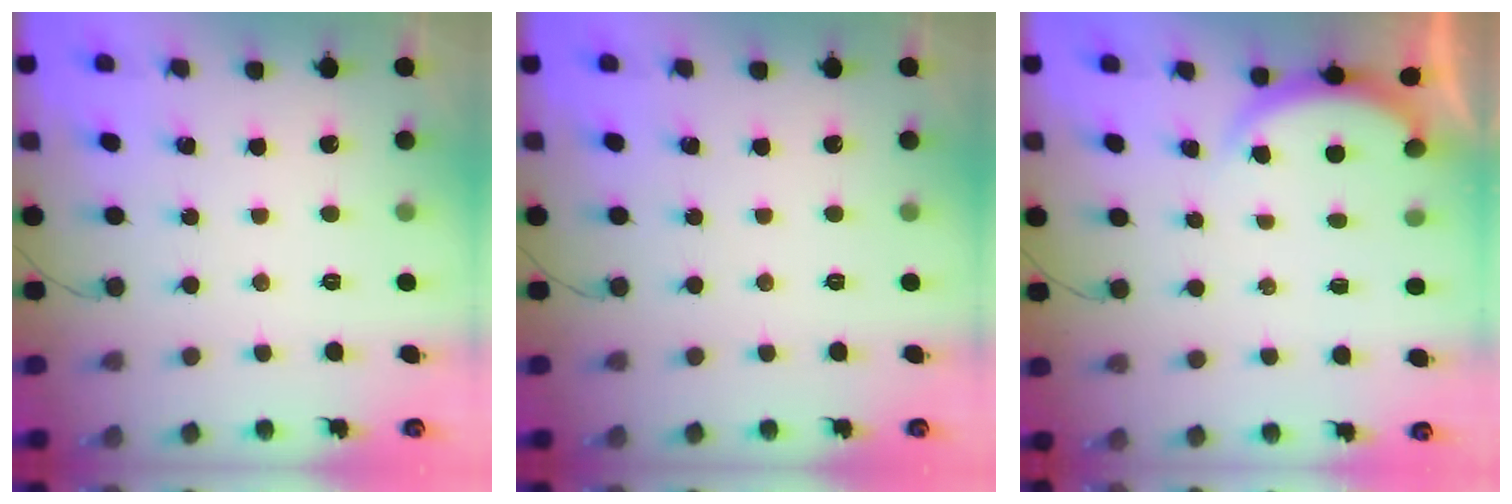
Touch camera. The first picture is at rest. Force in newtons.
{"total": 0.0}
{"total": 1.7, "press": 1.6, "slide": 0.5}